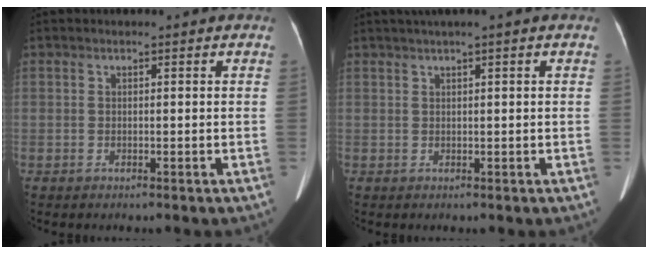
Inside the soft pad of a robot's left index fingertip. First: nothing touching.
{"total": 2.7, "force": [1.7, -0.4, 2.0], "torque": [-0.041, 0.019, 0.034]}